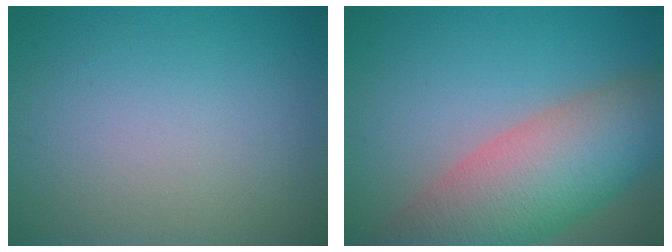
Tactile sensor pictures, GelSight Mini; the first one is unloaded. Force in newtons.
{"total": 10.8, "press": 10.8, "slide": 0.5}